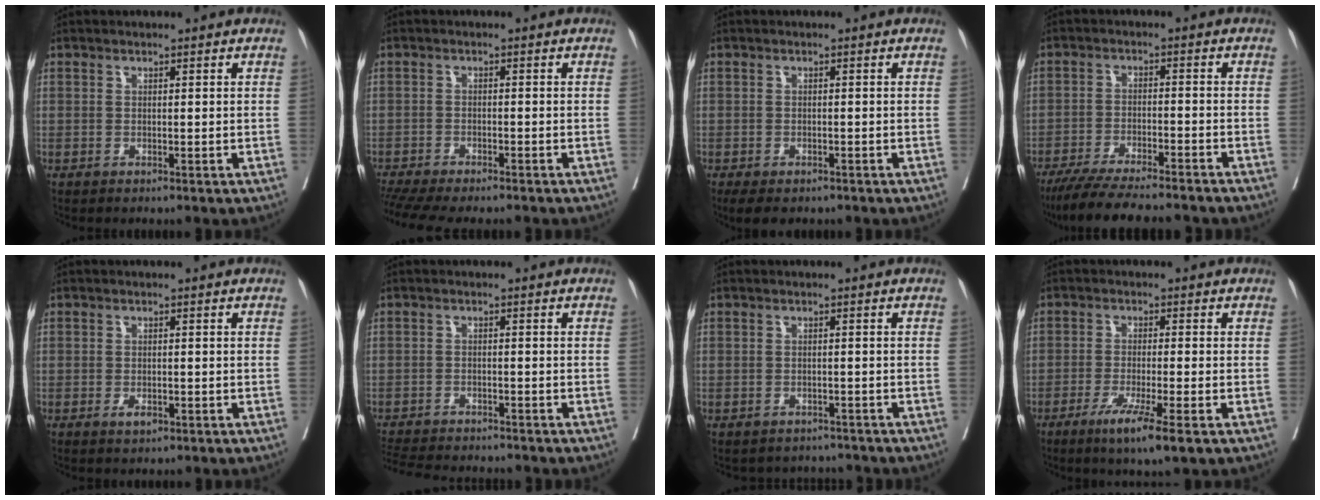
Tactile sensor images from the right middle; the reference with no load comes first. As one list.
[{"total": 11.8, "force": [-10.3, 2.1, 5.4], "torque": [-0.090, -0.009, -0.147]}, {"total": 5.2, "force": [-4.0, 2.4, 2.5], "torque": [-0.030, -0.007, -0.056]}, {"total": 15.1, "force": [-13.2, 1.5, 7.1], "torque": [-0.113, -0.025, -0.198]}, {"total": 1.7, "force": [-0.9, 0.8, 1.2], "torque": [-0.017, 0.001, -0.011]}, {"total": 10.7, "force": [-9.8, 1.9, 3.7], "torque": [-0.066, -0.008, -0.145]}, {"total": 4.2, "force": [-3.9, 1.6, -0.3], "torque": [0.008, 0.010, -0.049]}, {"total": 7.1, "force": [-4.0, 0.0, 5.9], "torque": [-0.102, -0.020, -0.067]}]